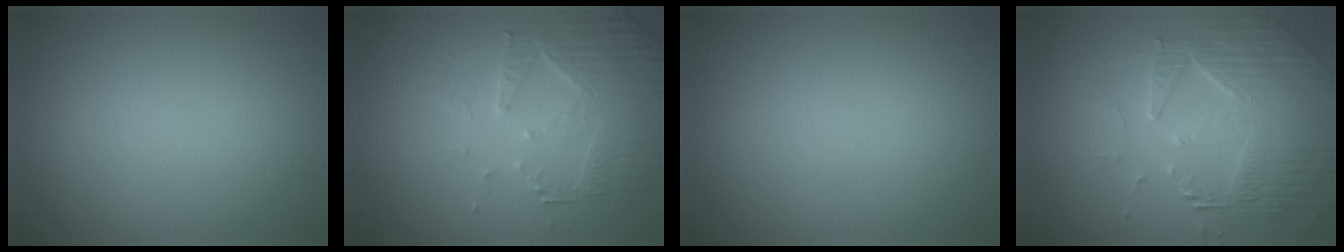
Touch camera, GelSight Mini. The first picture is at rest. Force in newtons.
{"total": 5.2, "press": 3.7, "slide": 3.6}
{"total": 0.0}
{"total": 7.1, "press": 5.3, "slide": 4.7}